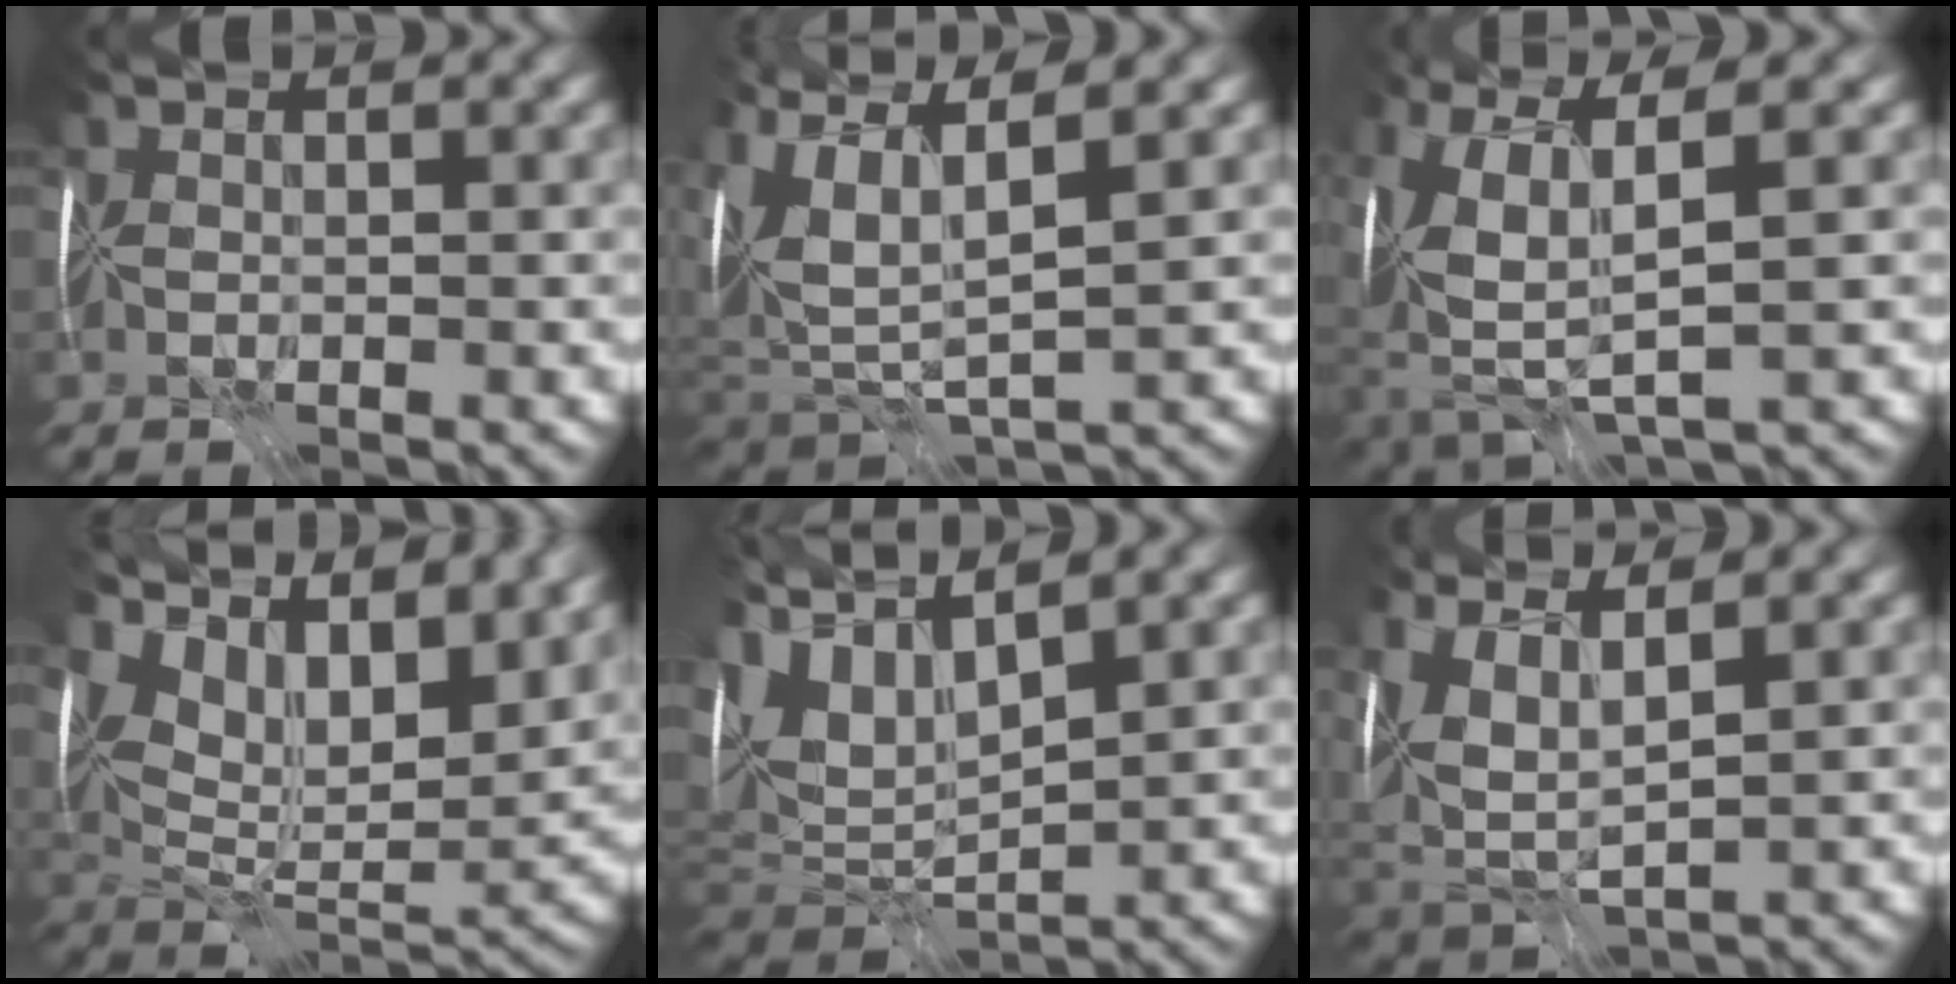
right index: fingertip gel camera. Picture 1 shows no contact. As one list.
[{"total": 8.6, "force": [4.3, 2.7, 7.0], "torque": [-0.169, 0.005, 0.092]}, {"total": 6.7, "force": [0.7, 2.3, 6.2], "torque": [-0.159, -0.016, 0.021]}, {"total": 11.4, "force": [8.0, 4.4, 6.7], "torque": [-0.157, 0.019, 0.144]}, {"total": 7.0, "force": [3.0, 2.5, 5.8], "torque": [-0.141, 0.007, 0.058]}, {"total": 5.3, "force": [2.4, 1.8, 4.4], "torque": [-0.106, -0.011, 0.057]}]